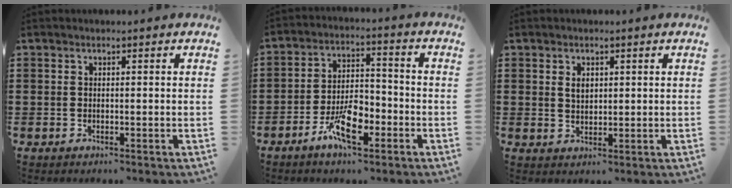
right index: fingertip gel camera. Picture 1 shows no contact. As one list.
[{"total": 8.5, "force": [-4.6, 3.6, 6.2], "torque": [-0.129, 0.003, -0.084]}, {"total": 2.0, "force": [0.8, 1.3, 1.3], "torque": [-0.030, 0.005, 0.014]}]